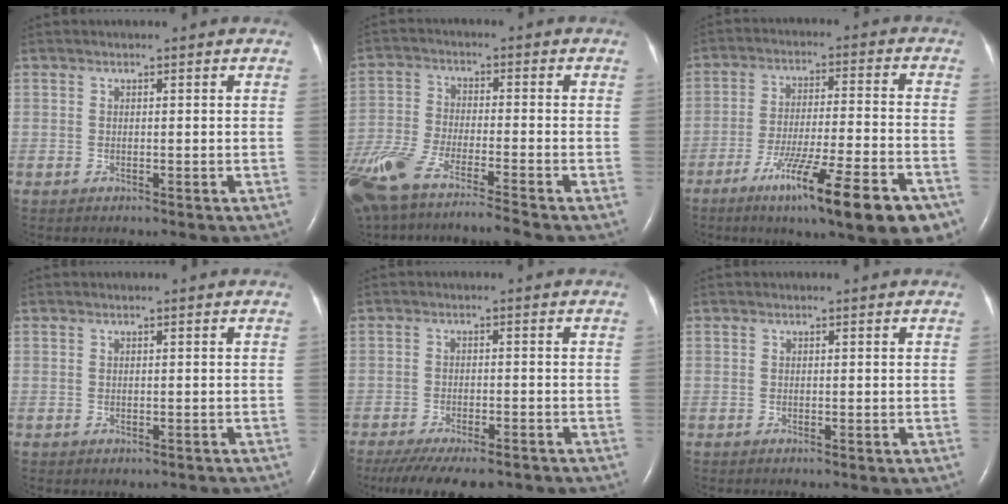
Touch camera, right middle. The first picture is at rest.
{"total": 12.4, "force": [-9.9, 0.5, 7.3], "torque": [-0.147, -0.029, -0.181]}
{"total": 18.6, "force": [-11.2, 1.8, 14.7], "torque": [-0.175, -0.028, -0.174]}
{"total": 0.9, "force": [-0.7, 0.6, 0.3], "torque": [-0.004, 0.001, -0.006]}
{"total": 13.5, "force": [-10.6, 4.2, 7.1], "torque": [-0.147, -0.025, -0.154]}
{"total": 0.0}